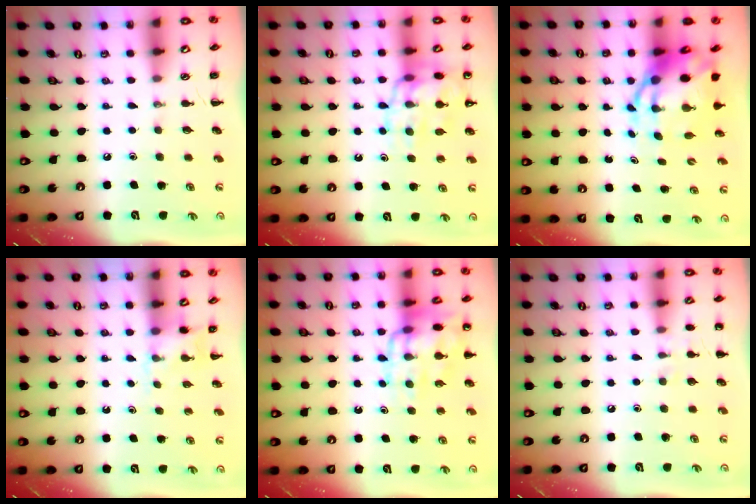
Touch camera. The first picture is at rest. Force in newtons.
{"total": 16.7, "press": 16.5, "slide": 2.8}
{"total": 9.1, "press": 8.7, "slide": 2.7}
{"total": 4.5, "press": 4.4, "slide": 1.1}
{"total": 14.4, "press": 14.2, "slide": 2.4}
{"total": 5.5, "press": 5.3, "slide": 1.7}